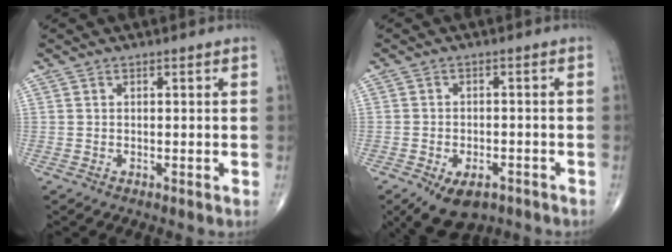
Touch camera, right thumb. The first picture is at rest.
{"total": 8.7, "force": [-5.3, 4.9, 4.9], "torque": [-0.067, 0.015, -0.076]}